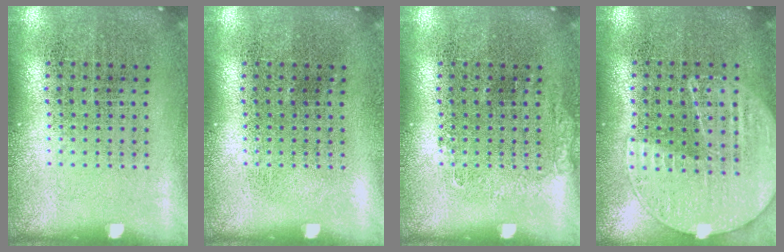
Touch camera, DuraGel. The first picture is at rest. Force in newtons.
{"total": 0.0}
{"total": 0.6, "press": 0.5, "slide": 0.2}
{"total": 1.1, "press": 1.1, "slide": 0.4}